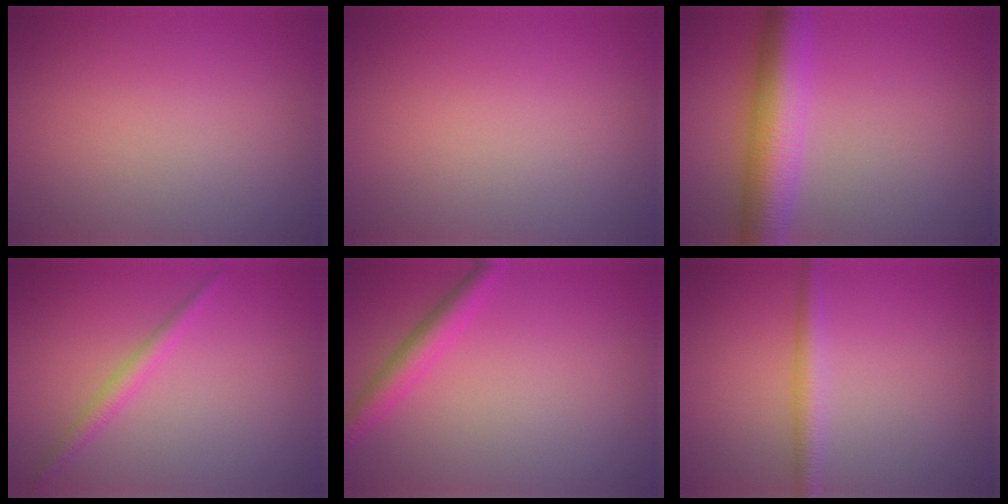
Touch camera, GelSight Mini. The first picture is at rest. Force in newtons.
{"total": 0.0}
{"total": 7.2, "press": 7.2, "slide": 0.0}
{"total": 1.6, "press": 1.6, "slide": 0.1}
{"total": 2.6, "press": 2.6, "slide": 0.1}
{"total": 2.2, "press": 2.2, "slide": 0.0}